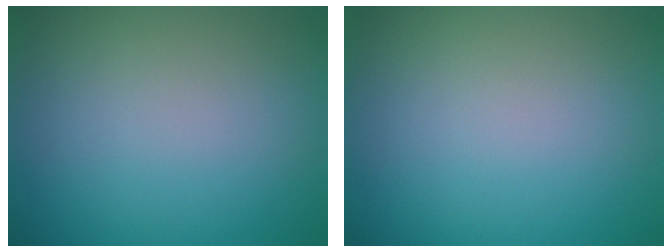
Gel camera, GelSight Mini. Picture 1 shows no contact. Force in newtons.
{"total": 0.0}